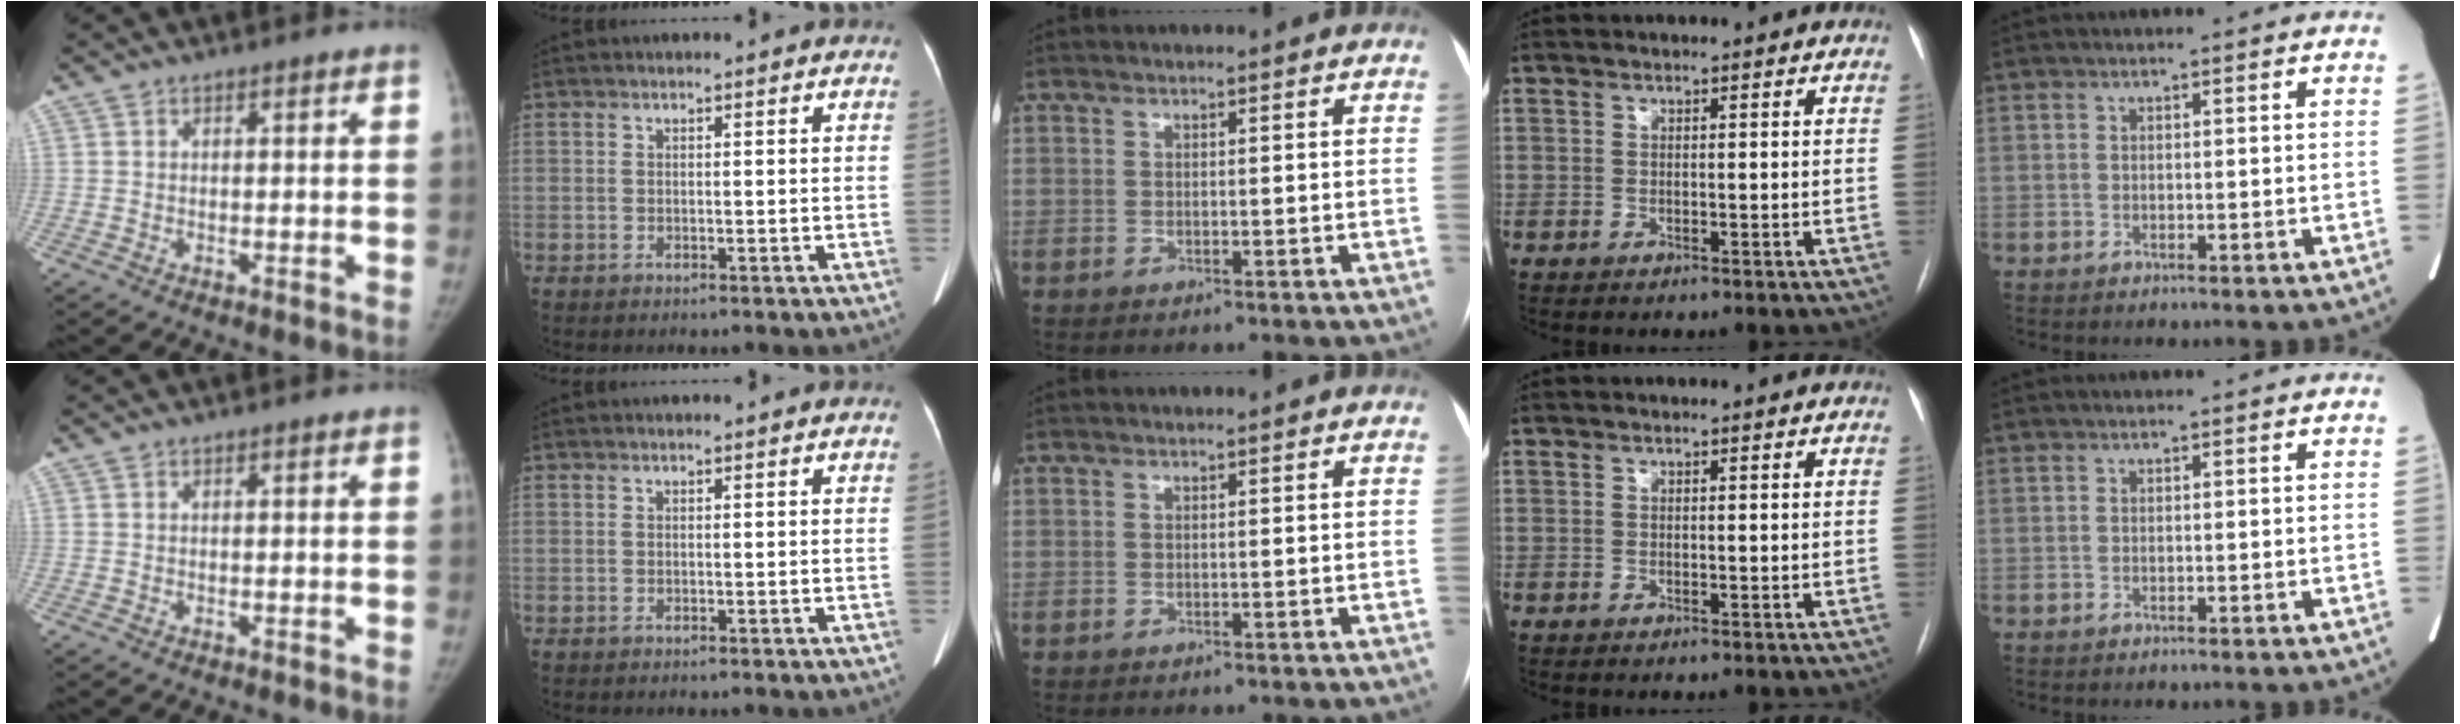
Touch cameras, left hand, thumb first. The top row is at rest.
{}